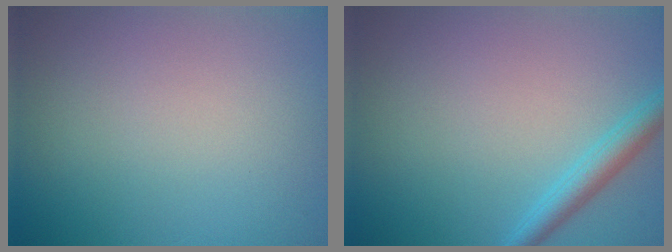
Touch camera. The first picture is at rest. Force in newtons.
{"total": 2.4, "press": 2.4, "slide": 0.1}